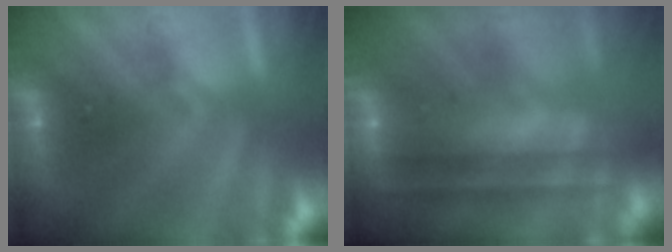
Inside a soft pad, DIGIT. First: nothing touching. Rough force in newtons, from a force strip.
{"total": 7.3}